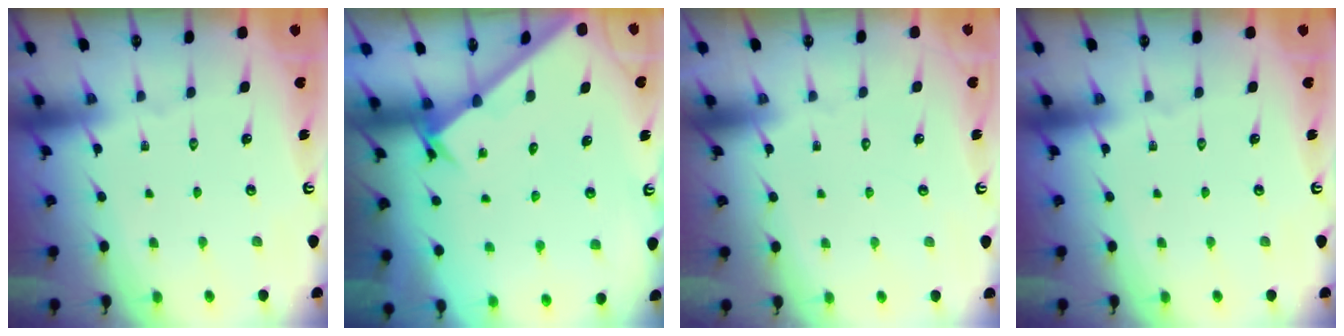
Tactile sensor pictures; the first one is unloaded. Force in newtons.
{"total": 2.1, "press": 2.1, "slide": 0.2}
{"total": 1.6, "press": 1.6, "slide": 0.1}
{"total": 0.0}